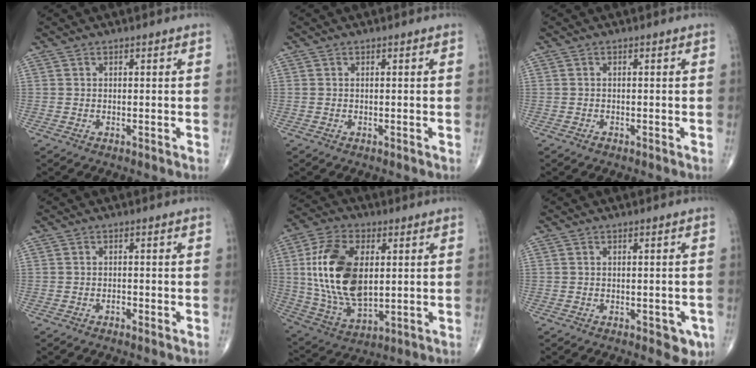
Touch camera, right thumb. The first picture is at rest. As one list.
[{"total": 0.0}, {"total": 0.6, "force": [-0.4, 0.4, 0.3], "torque": [-0.002, 0.001, -0.009]}, {"total": 1.1, "force": [-0.5, 0.5, 0.8], "torque": [-0.012, 0.002, -0.011]}, {"total": 19.4, "force": [2.7, 11.0, 15.8], "torque": [-0.305, -0.010, 0.055]}, {"total": 3.9, "force": [-1.6, 2.0, 3.0], "torque": [-0.015, -0.001, -0.016]}]